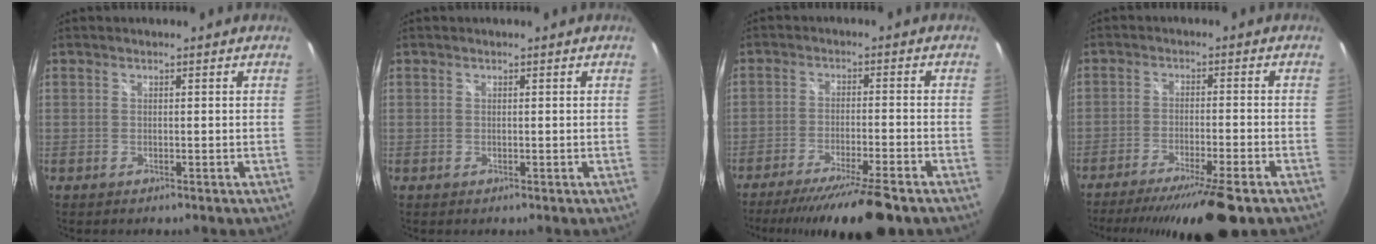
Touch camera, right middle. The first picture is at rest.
{"total": 0.0}
{"total": 14.0, "force": [-11.5, 0.2, 7.9], "torque": [-0.151, -0.023, -0.181]}
{"total": 14.8, "force": [-11.9, 0.8, 8.8], "torque": [-0.163, -0.024, -0.184]}